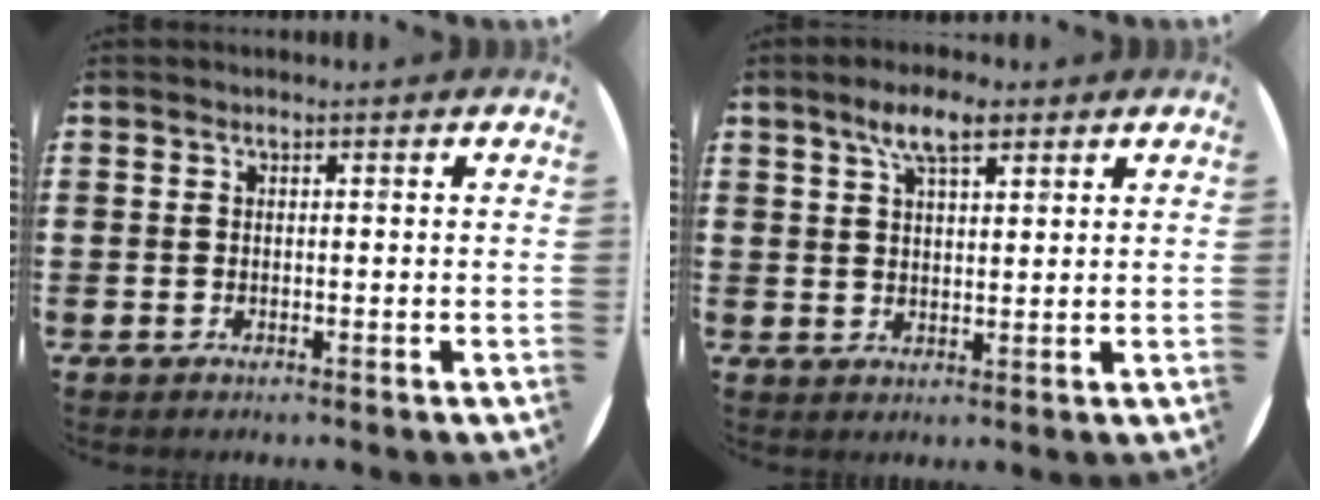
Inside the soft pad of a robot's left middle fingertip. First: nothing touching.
{"total": 5.7, "force": [3.7, 1.9, 3.9], "torque": [-0.076, 0.005, 0.063]}